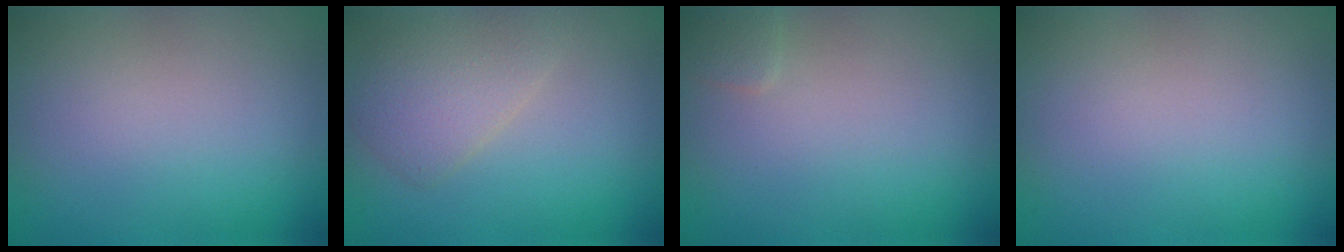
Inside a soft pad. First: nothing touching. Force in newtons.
{"total": 2.9, "press": 2.9, "slide": 0.1}
{"total": 0.8, "press": 0.8, "slide": 0.0}
{"total": 0.0}